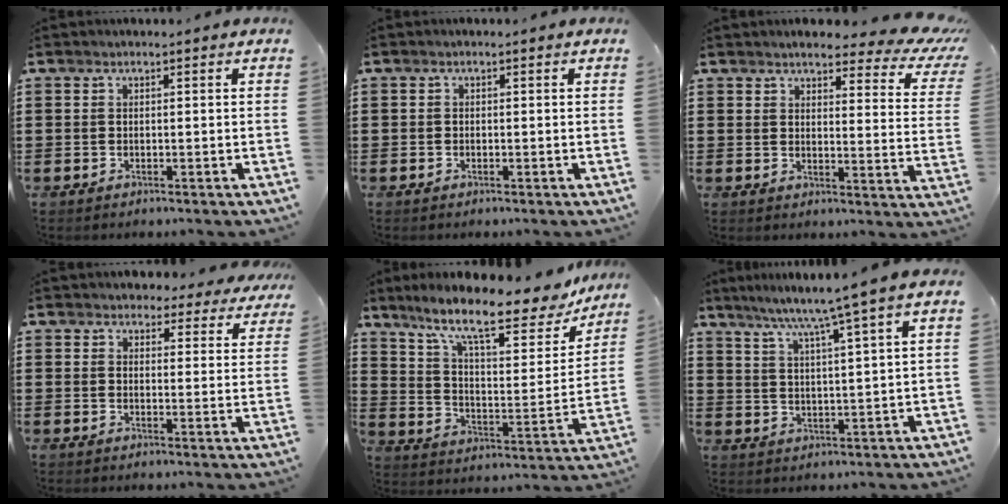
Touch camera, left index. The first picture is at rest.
{"total": 0.6, "force": [-0.4, 0.4, 0.0], "torque": [-0.002, 0.001, -0.009]}
{"total": 5.1, "force": [4.1, 0.8, 2.9], "torque": [-0.057, -0.025, 0.065]}
{"total": 3.8, "force": [3.7, 1.0, 0.3], "torque": [-0.015, -0.012, 0.066]}
{"total": 13.5, "force": [10.6, 2.2, 8.1], "torque": [-0.172, -0.059, 0.174]}
{"total": 6.1, "force": [4.5, -1.4, 3.9], "torque": [-0.092, -0.026, 0.070]}